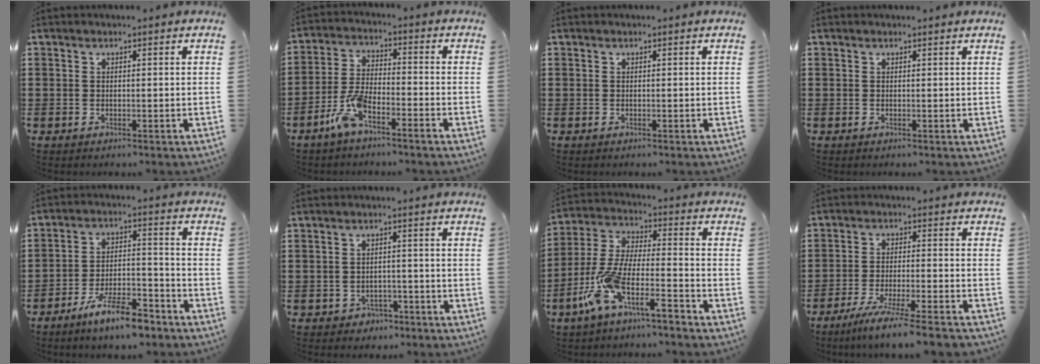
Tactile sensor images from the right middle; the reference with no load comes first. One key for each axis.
{"total": 6.3, "fx": -4.2, "fy": 1.2, "fz": 4.5, "tx": -0.117, "ty": -0.006, "tz": -0.086}
{"total": 0.0}
{"total": 0.0}
{"total": 8.7, "fx": -7.0, "fy": 1.7, "fz": 4.9, "tx": -0.091, "ty": 0.011, "tz": -0.132}
{"total": 2.0, "fx": -1.7, "fy": 0.9, "fz": -0.1, "tx": -0.008, "ty": 0.001, "tz": -0.040}
{"total": 9.4, "fx": -7.4, "fy": 0.8, "fz": 5.9, "tx": -0.149, "ty": -0.015, "tz": -0.154}
{"total": 6.3, "fx": -5.5, "fy": -0.6, "fz": 3.0, "tx": -0.056, "ty": -0.017, "tz": -0.104}